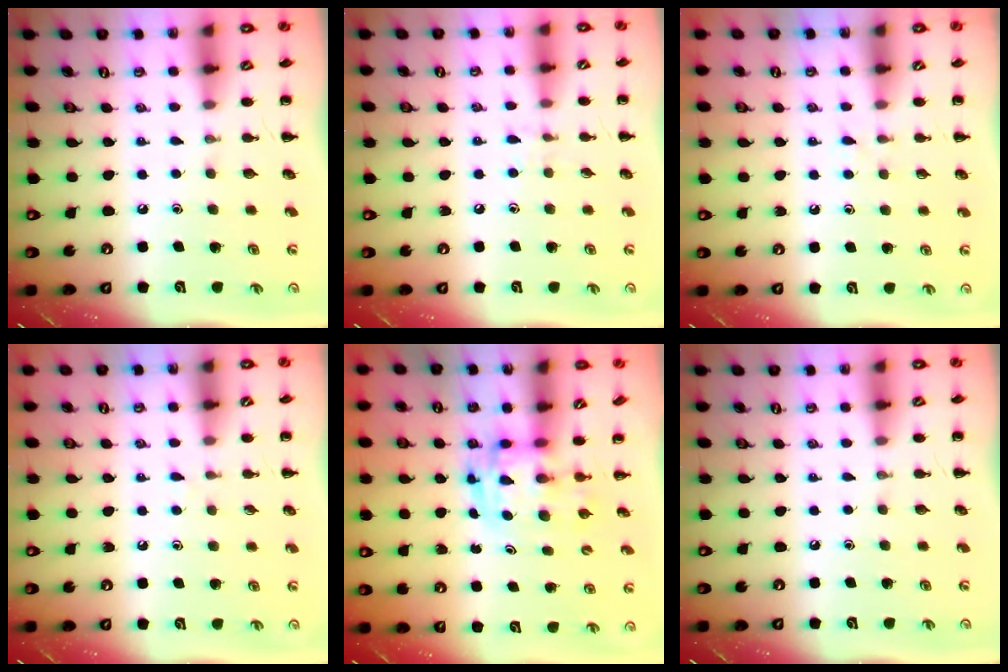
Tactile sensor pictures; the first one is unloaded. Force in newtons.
{"total": 5.4, "press": 5.0, "slide": 2.1}
{"total": 3.0, "press": 2.7, "slide": 1.2}
{"total": 4.0, "press": 3.6, "slide": 1.7}
{"total": 2.8, "press": 2.8, "slide": 0.5}
{"total": 0.0}